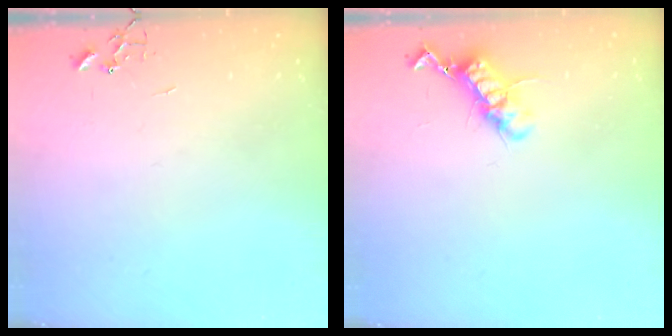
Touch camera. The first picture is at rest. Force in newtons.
{"total": 12.2, "press": 12.2, "slide": 0.6}